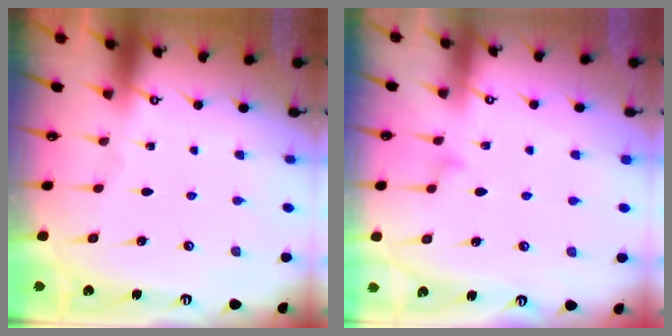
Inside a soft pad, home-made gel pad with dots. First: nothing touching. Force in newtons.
{"total": 7.1, "press": 7.1, "slide": 0.3}